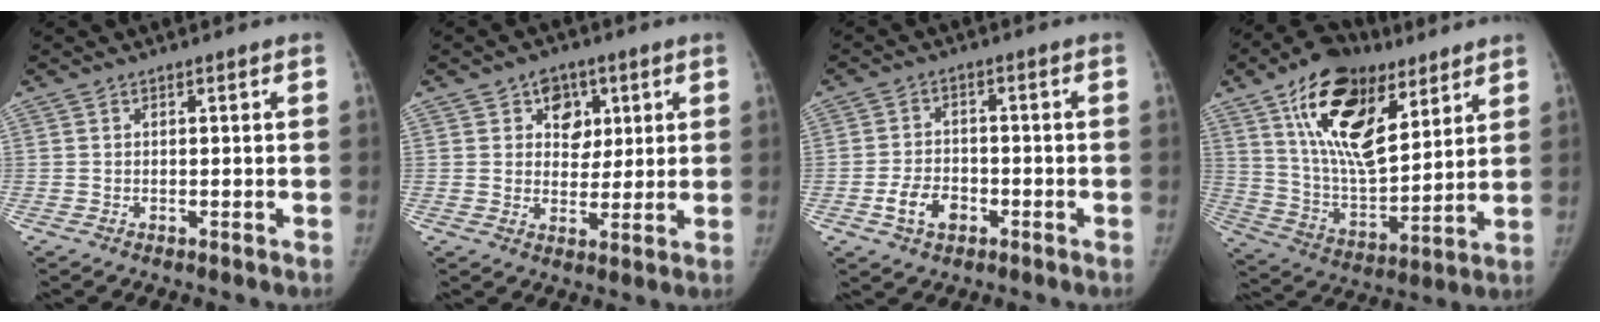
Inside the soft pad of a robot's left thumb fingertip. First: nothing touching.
{"total": 6.8, "force": [2.7, 5.4, 3.1], "torque": [-0.003, -0.007, 0.038]}
{"total": 6.0, "force": [-2.6, 4.1, 3.4], "torque": [-0.052, 0.018, -0.045]}
{"total": 22.4, "force": [11.6, 11.2, 15.6], "torque": [-0.240, -0.048, 0.208]}